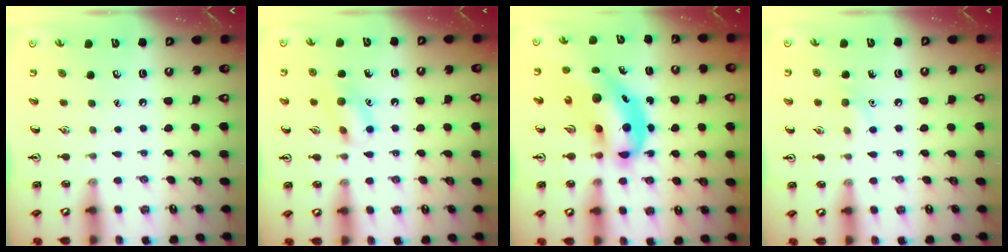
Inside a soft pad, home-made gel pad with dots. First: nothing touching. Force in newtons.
{"total": 10.4, "press": 10.4, "slide": 0.6}
{"total": 10.6, "press": 10.2, "slide": 2.9}
{"total": 5.7, "press": 5.4, "slide": 1.7}